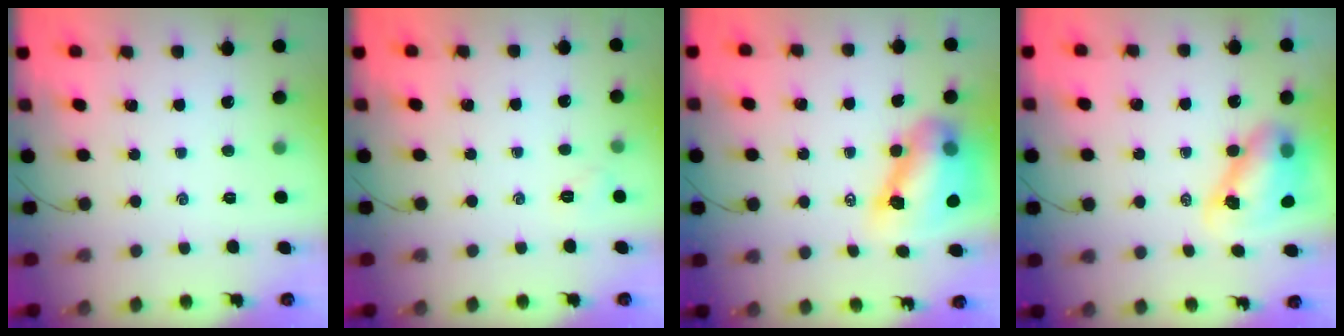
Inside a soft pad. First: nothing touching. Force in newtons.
{"total": 4.6, "press": 4.4, "slide": 1.3}
{"total": 13.3, "press": 12.7, "slide": 4.1}
{"total": 8.9, "press": 8.7, "slide": 1.8}